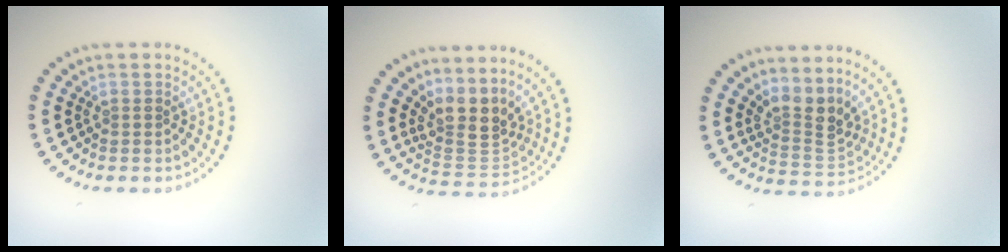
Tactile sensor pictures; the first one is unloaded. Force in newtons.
{"total": 3.8, "press": 2.8, "slide": 2.6}
{"total": 3.3, "press": 2.3, "slide": 2.3}